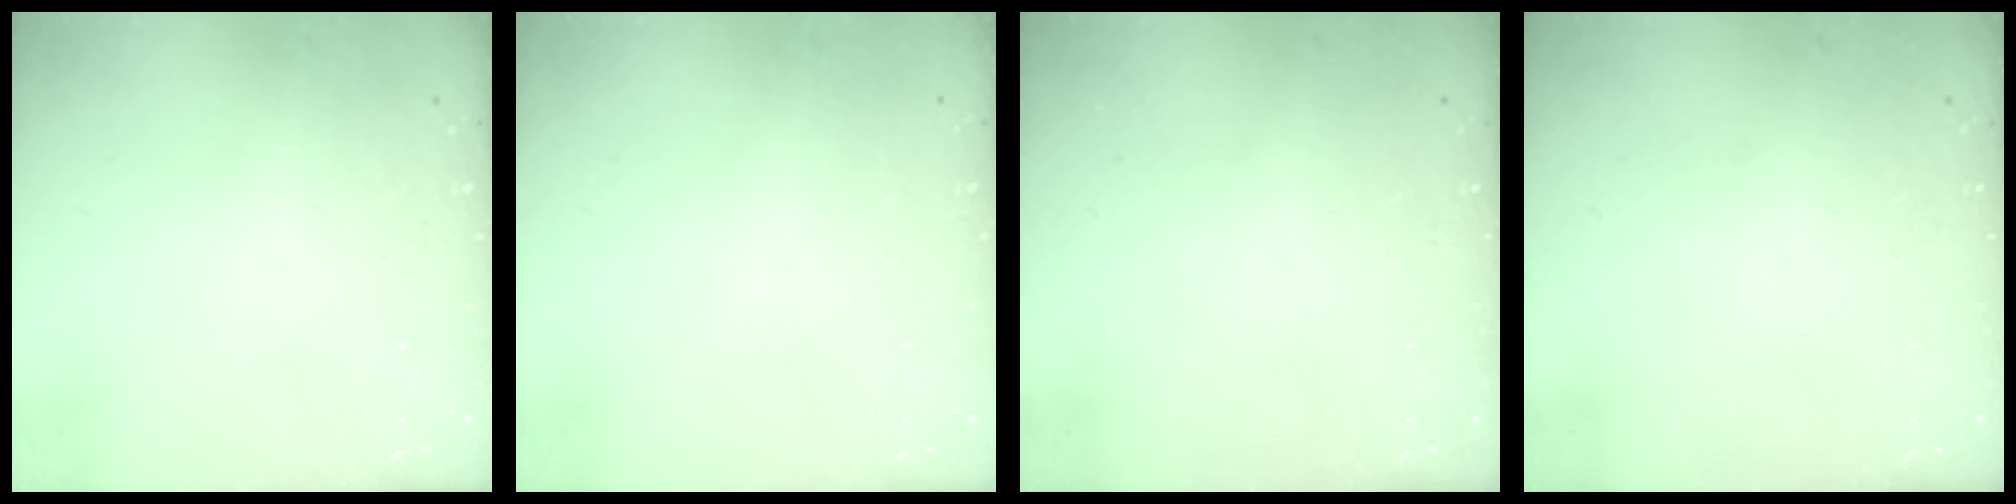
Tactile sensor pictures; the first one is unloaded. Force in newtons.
{"total": 0.0}
{"total": 0.0}
{"total": 0.0}